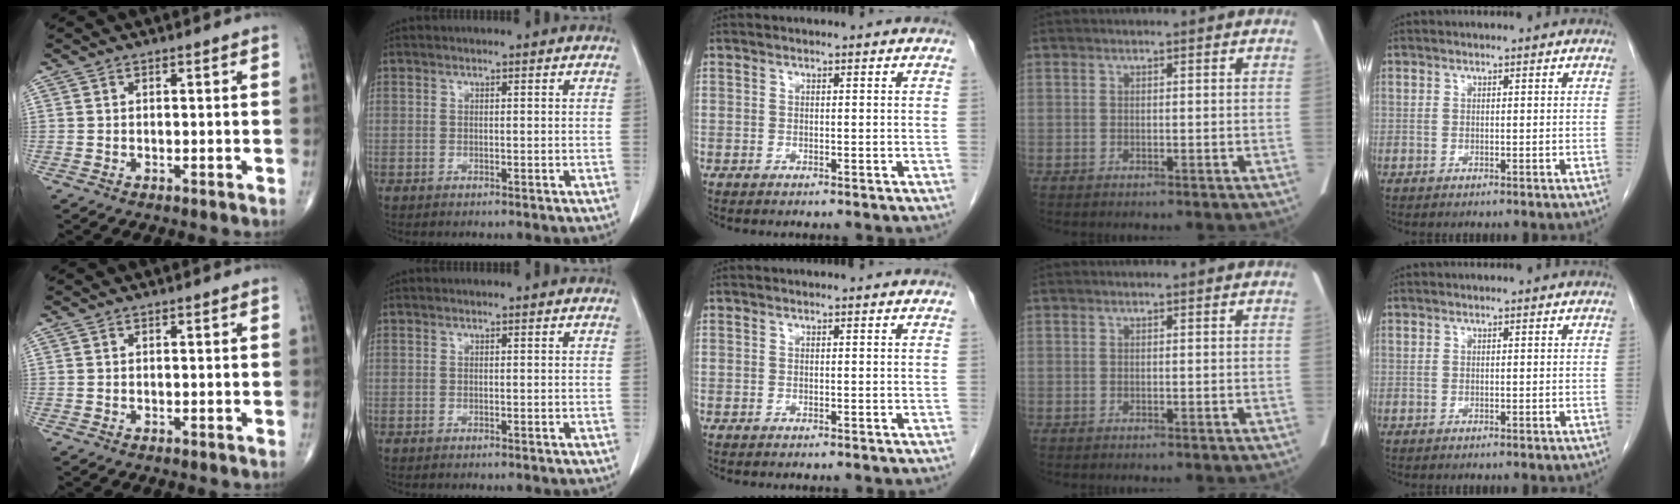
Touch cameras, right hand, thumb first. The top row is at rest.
{}